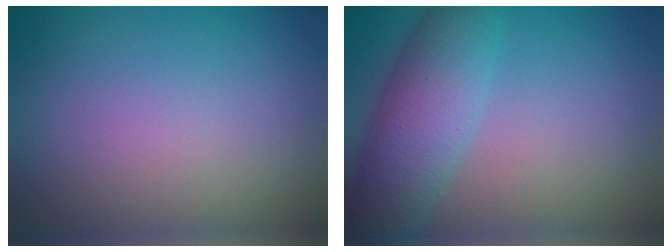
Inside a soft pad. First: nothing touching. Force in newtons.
{"total": 7.1, "press": 7.0, "slide": 0.3}